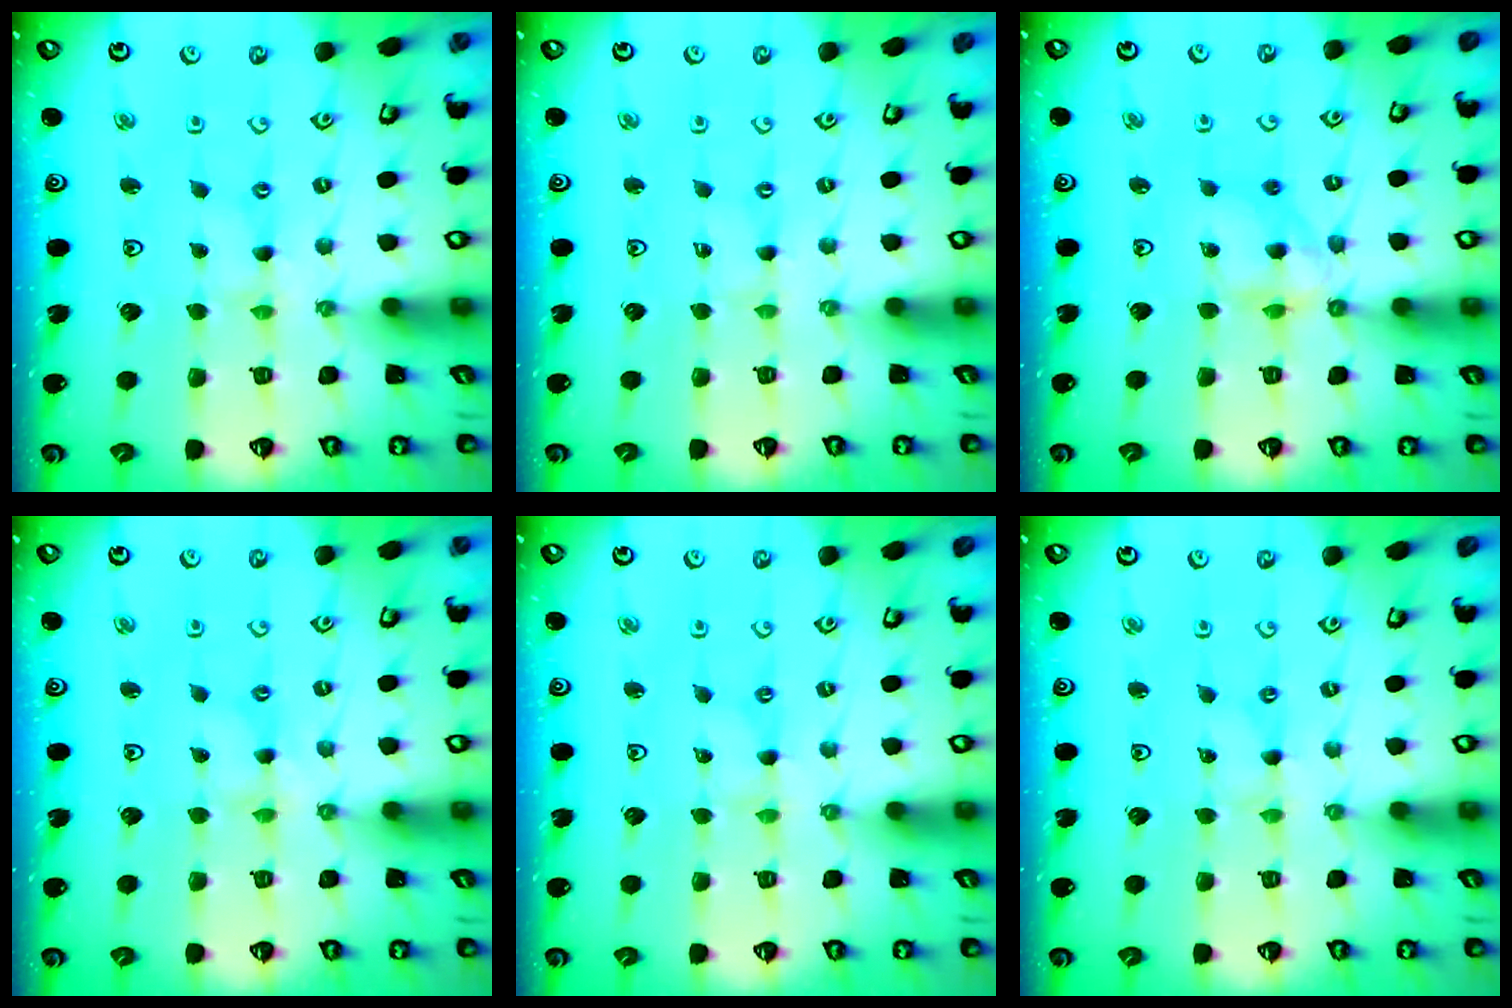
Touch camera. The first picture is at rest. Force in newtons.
{"total": 0.0}
{"total": 9.3, "press": 9.3, "slide": 0.9}
{"total": 1.1, "press": 1.0, "slide": 0.2}
{"total": 0.0}
{"total": 0.0}